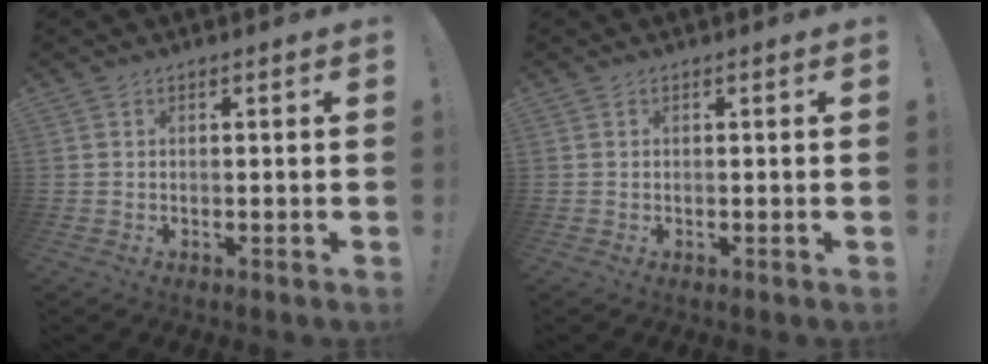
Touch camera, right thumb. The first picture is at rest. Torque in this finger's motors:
{"motor_torque": [0.00, 0.00, -0.09, 0.09, 0.00]}